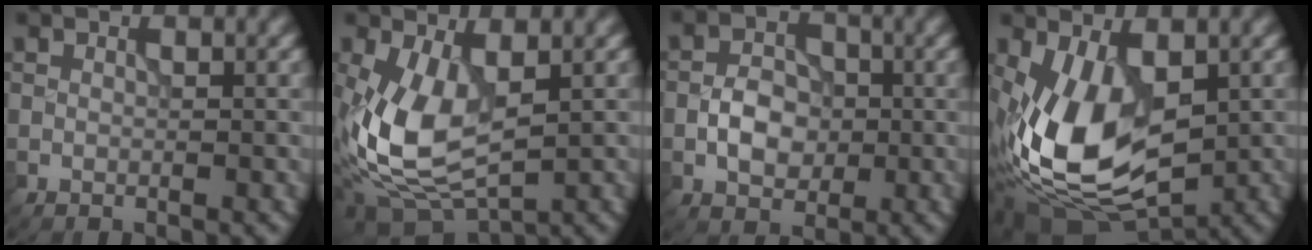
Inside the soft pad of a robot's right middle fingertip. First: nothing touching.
{"total": 7.2, "force": [0.3, 3.7, 6.2], "torque": [-0.141, 0.001, 0.006]}
{"total": 3.4, "force": [-0.7, 2.5, 2.1], "torque": [-0.035, 0.005, -0.015]}
{"total": 9.4, "force": [-0.4, 5.1, 7.8], "torque": [-0.170, -0.008, -0.006]}